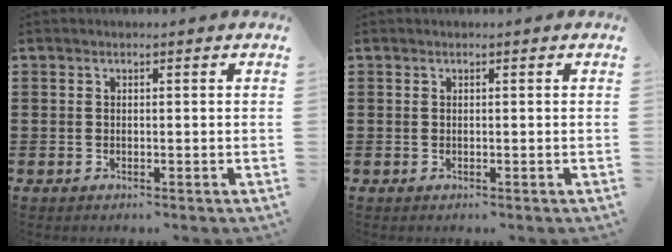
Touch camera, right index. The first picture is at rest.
{"total": 0.0}